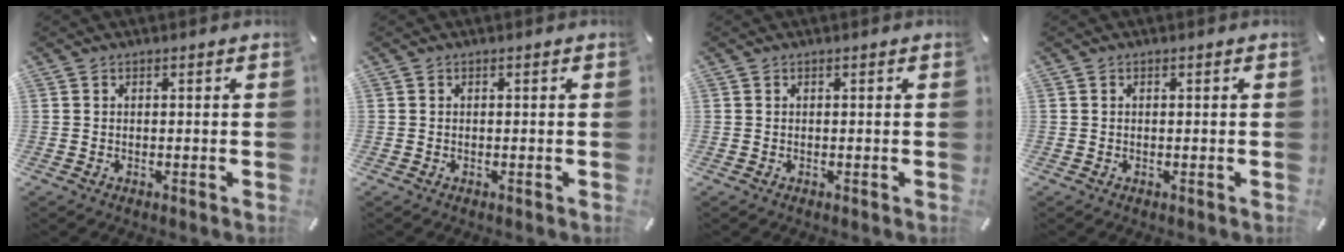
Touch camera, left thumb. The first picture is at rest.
{"total": 0.0}
{"total": 0.0}
{"total": 0.0}